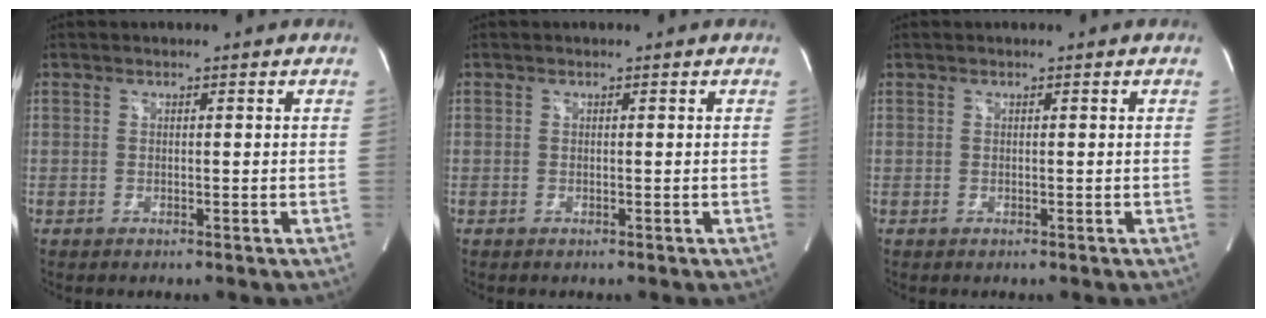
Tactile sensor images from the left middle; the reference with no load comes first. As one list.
[{"total": 0.0}, {"total": 0.0}]